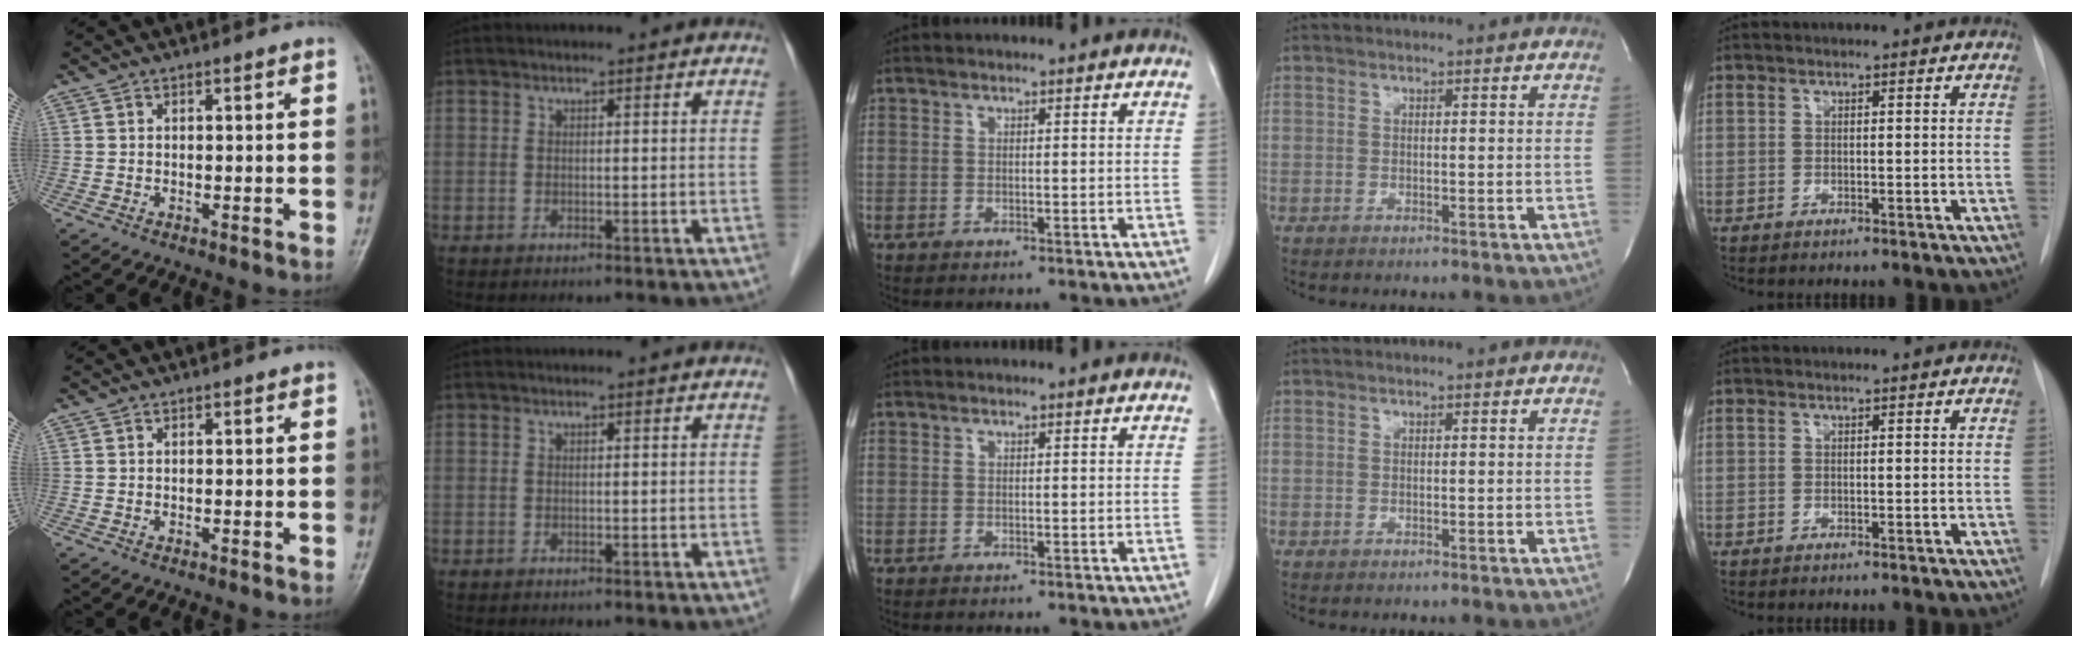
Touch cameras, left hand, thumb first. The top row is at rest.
{}